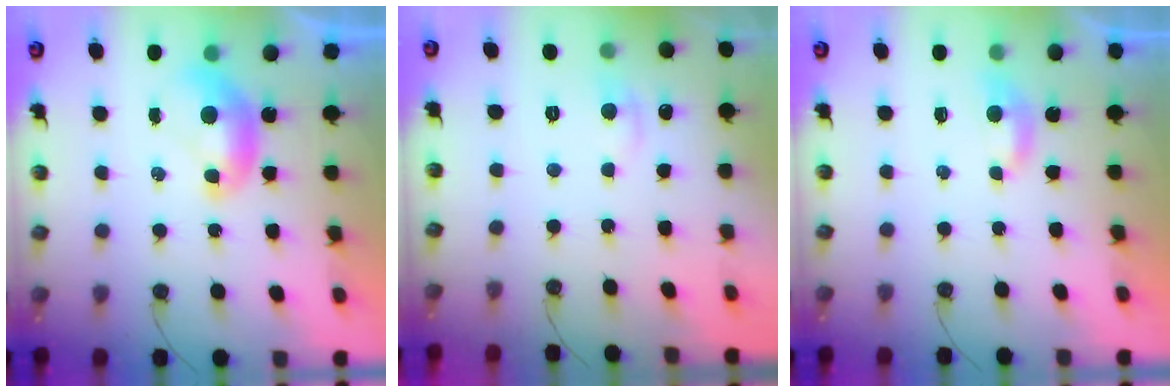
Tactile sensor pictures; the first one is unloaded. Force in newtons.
{"total": 1.6, "press": 1.4, "slide": 0.8}
{"total": 3.3, "press": 3.3, "slide": 0.3}